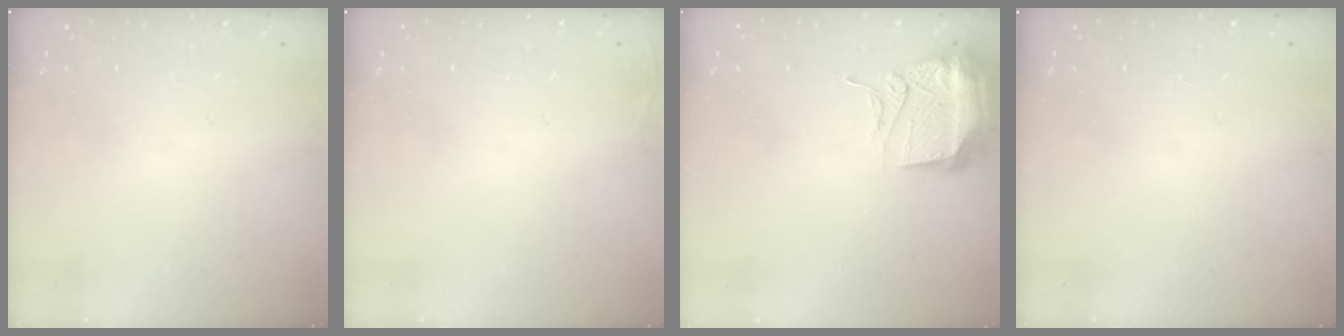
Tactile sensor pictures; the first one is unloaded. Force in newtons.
{"total": 2.7, "press": 2.6, "slide": 1.0}
{"total": 13.6, "press": 13.3, "slide": 2.8}
{"total": 0.0}